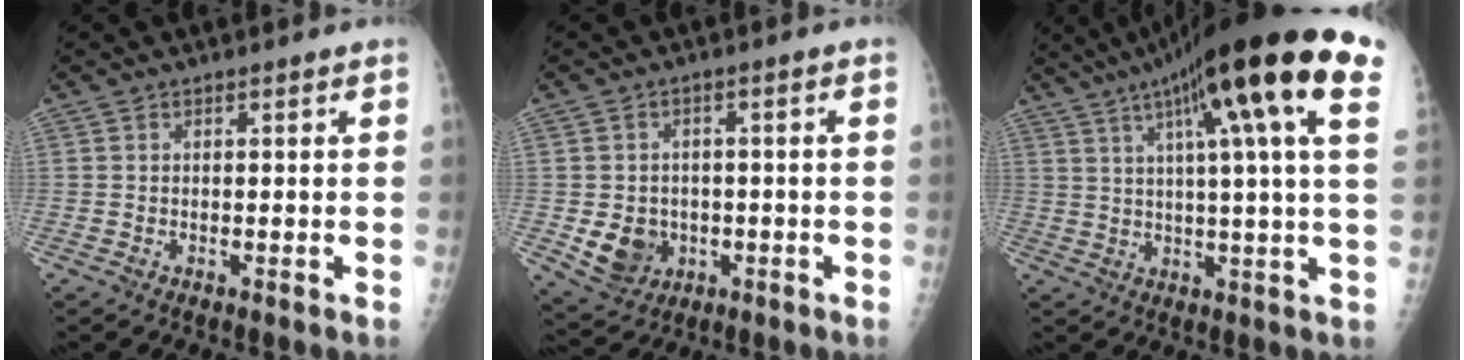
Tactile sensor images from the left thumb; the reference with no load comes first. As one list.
[{"total": 7.2, "force": [-1.6, 6.2, 3.4], "torque": [-0.035, 0.007, -0.013]}, {"total": 22.5, "force": [10.9, 2.4, 19.5], "torque": [-0.299, 0.006, 0.149]}]